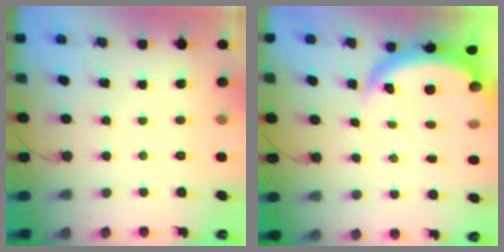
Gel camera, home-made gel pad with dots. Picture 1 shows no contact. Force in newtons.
{"total": 7.0, "press": 6.9, "slide": 0.7}